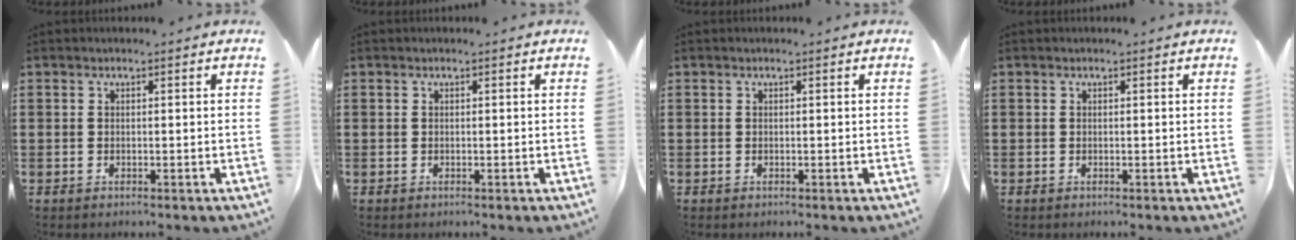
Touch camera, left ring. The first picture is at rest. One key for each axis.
{"total": 0.0}
{"total": 0.0}
{"total": 0.0}